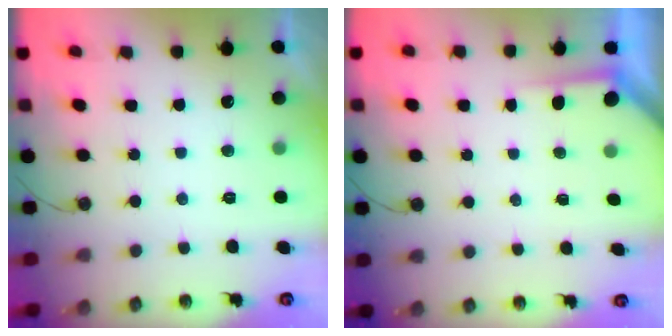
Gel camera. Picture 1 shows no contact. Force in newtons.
{"total": 2.2, "press": 2.2, "slide": 0.3}